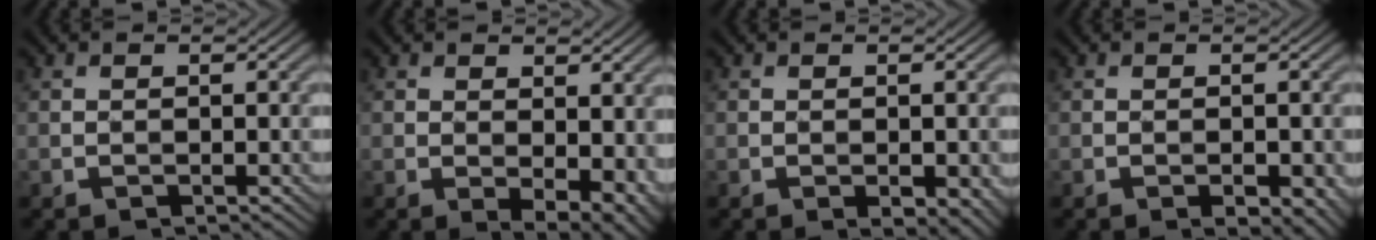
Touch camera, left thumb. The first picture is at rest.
{"total": 5.5, "force": [0.0, 3.0, 4.6], "torque": [-0.062, -0.008, 0.007]}
{"total": 2.3, "force": [-0.9, 0.9, 1.9], "torque": [-0.024, -0.002, -0.008]}
{"total": 2.5, "force": [-1.3, 0.9, 2.0], "torque": [-0.028, 0.001, -0.014]}